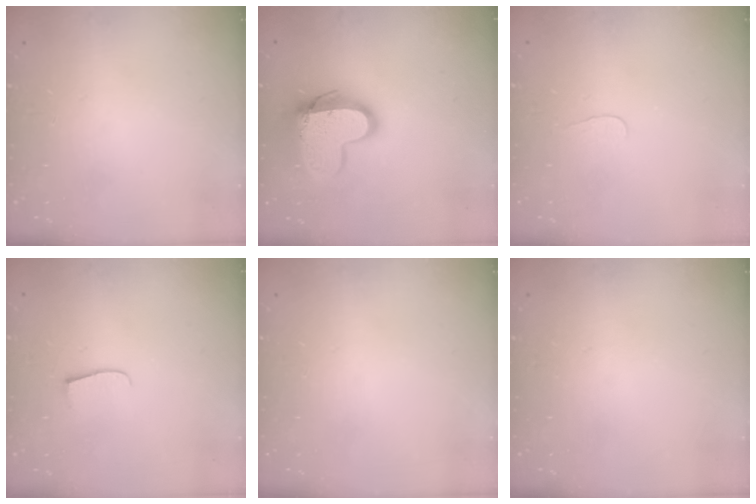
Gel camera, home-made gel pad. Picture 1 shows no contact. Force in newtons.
{"total": 13.5, "press": 13.5, "slide": 1.2}
{"total": 2.8, "press": 2.7, "slide": 0.3}
{"total": 5.9, "press": 5.9, "slide": 0.4}
{"total": 0.0}
{"total": 0.0}